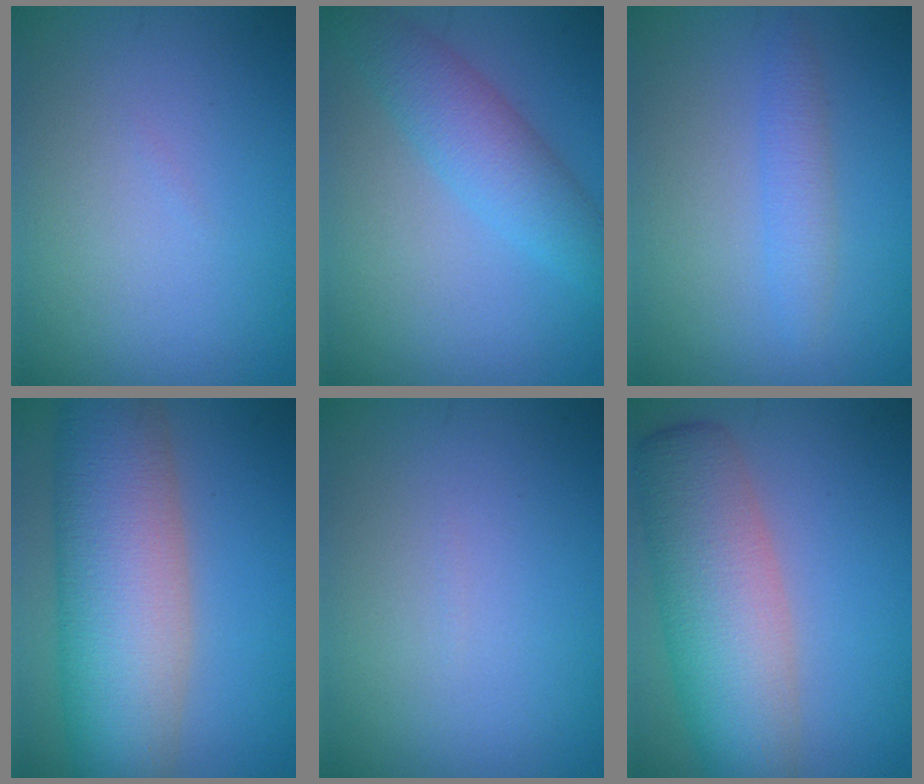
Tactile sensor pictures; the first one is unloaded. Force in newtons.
{"total": 4.1, "press": 4.1, "slide": 0.2}
{"total": 1.8, "press": 1.8, "slide": 0.2}
{"total": 11.0, "press": 10.9, "slide": 0.8}
{"total": 0.0}
{"total": 8.3, "press": 8.3, "slide": 0.2}